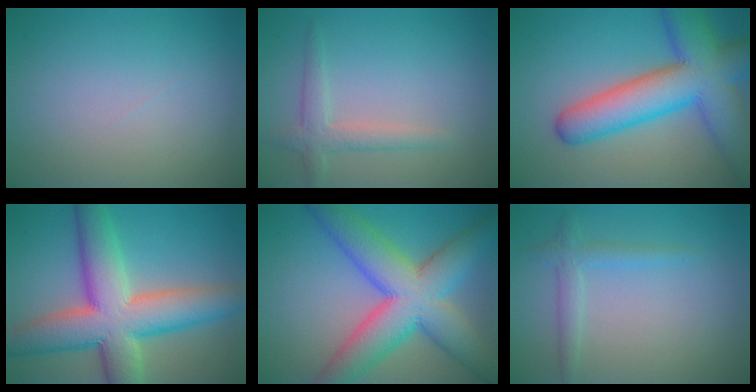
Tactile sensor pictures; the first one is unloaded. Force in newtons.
{"total": 2.3, "press": 2.3, "slide": 0.2}
{"total": 10.8, "press": 10.8, "slide": 0.5}
{"total": 11.2, "press": 11.2, "slide": 0.5}
{"total": 10.7, "press": 10.7, "slide": 0.3}
{"total": 1.9, "press": 1.9, "slide": 0.1}